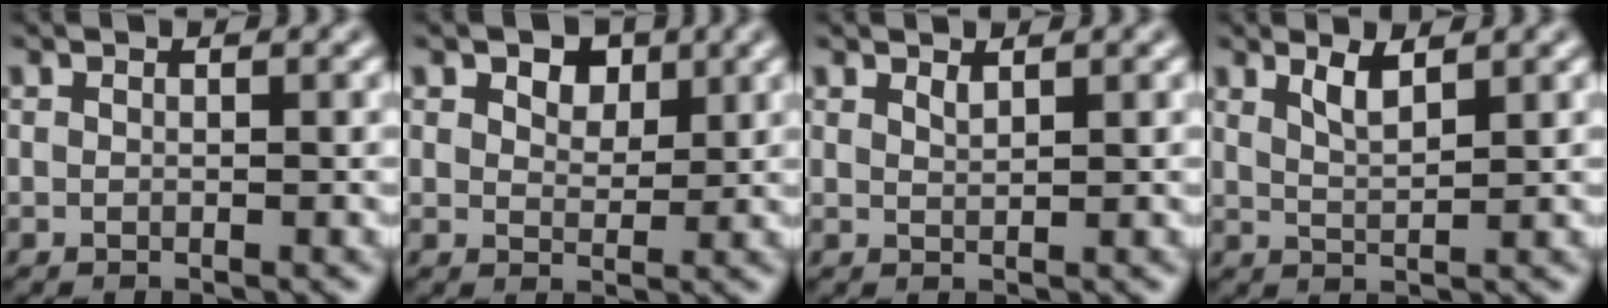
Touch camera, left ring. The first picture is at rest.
{"total": 3.2, "force": [1.8, 2.0, 1.8], "torque": [-0.026, 0.006, 0.013]}
{"total": 0.8, "force": [0.7, 0.1, 0.4], "torque": [-0.005, -0.002, 0.015]}
{"total": 2.1, "force": [1.4, 0.5, 1.5], "torque": [-0.028, -0.003, 0.028]}